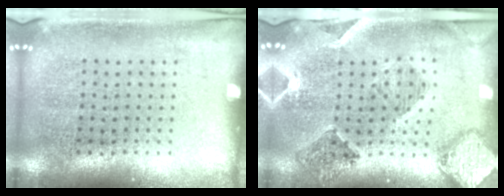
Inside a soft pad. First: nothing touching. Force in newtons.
{"total": 1.4, "press": 1.4, "slide": 0.4}